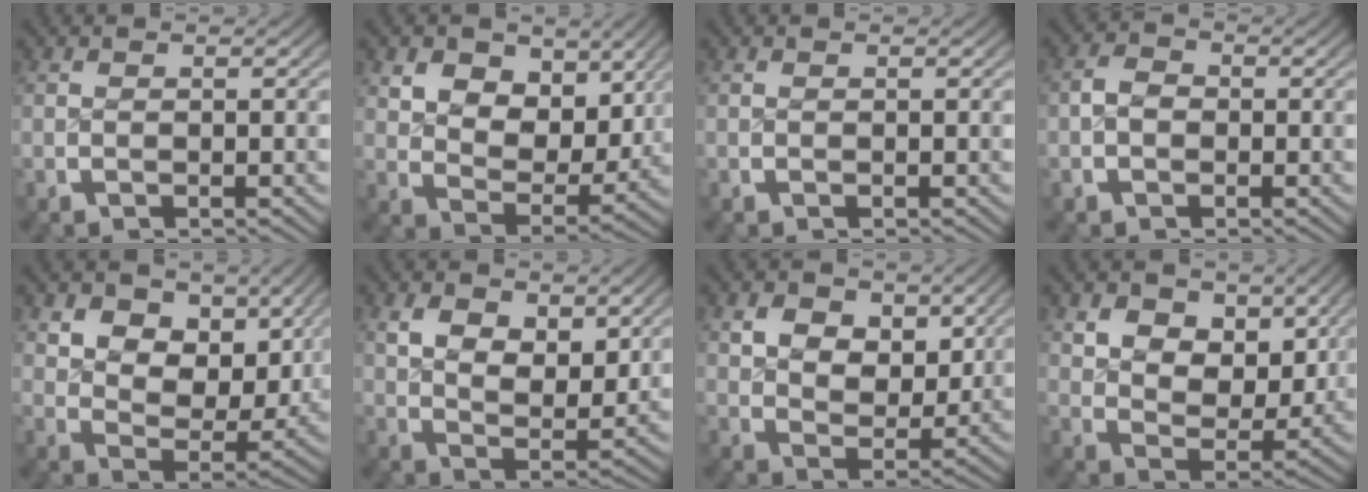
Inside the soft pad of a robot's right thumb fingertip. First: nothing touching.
{"total": 7.5, "force": [1.7, 5.4, 5.0], "torque": [-0.100, -0.037, 0.041]}
{"total": 0.0}
{"total": 2.0, "force": [-0.5, 1.6, 1.1], "torque": [-0.019, -0.003, -0.012]}
{"total": 8.3, "force": [1.9, 5.8, 5.6], "torque": [-0.107, -0.036, 0.043]}
{"total": 5.2, "force": [1.8, 3.2, 3.6], "torque": [-0.065, -0.028, 0.042]}
{"total": 5.1, "force": [1.4, 3.8, 3.2], "torque": [-0.062, -0.030, 0.036]}
{"total": 6.7, "force": [1.6, 4.8, 4.4], "torque": [-0.089, -0.037, 0.039]}